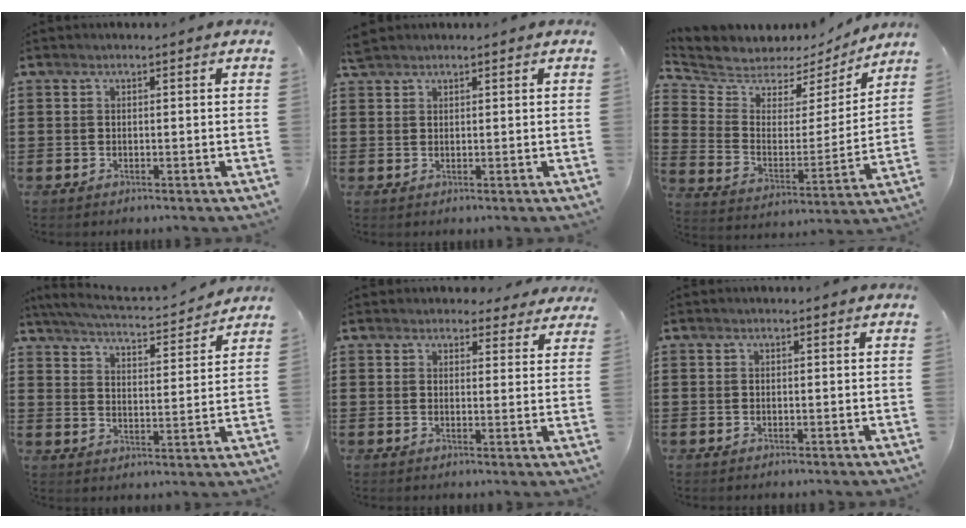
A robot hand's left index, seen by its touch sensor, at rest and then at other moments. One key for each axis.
{"total": 1.5, "fx": 1.4, "fy": 0.4, "fz": 0.4, "tx": -0.011, "ty": 0.002, "tz": 0.027}
{"total": 5.0, "fx": 4.5, "fy": 2.1, "fz": -0.3, "tx": -0.034, "ty": -0.039, "tz": 0.074}
{"total": 4.6, "fx": 4.4, "fy": -0.1, "fz": 1.4, "tx": -0.050, "ty": -0.033, "tz": 0.070}
{"total": 3.2, "fx": 3.0, "fy": 1.0, "fz": 0.4, "tx": -0.010, "ty": -0.009, "tz": 0.055}
{"total": 0.0}